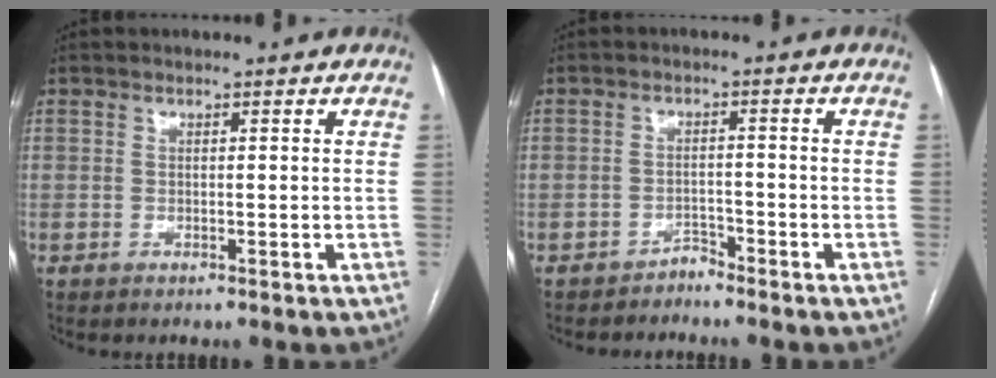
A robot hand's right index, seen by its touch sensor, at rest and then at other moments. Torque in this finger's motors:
{"motor_torque": [-1.01, 0.48, -0.49, -0.13]}